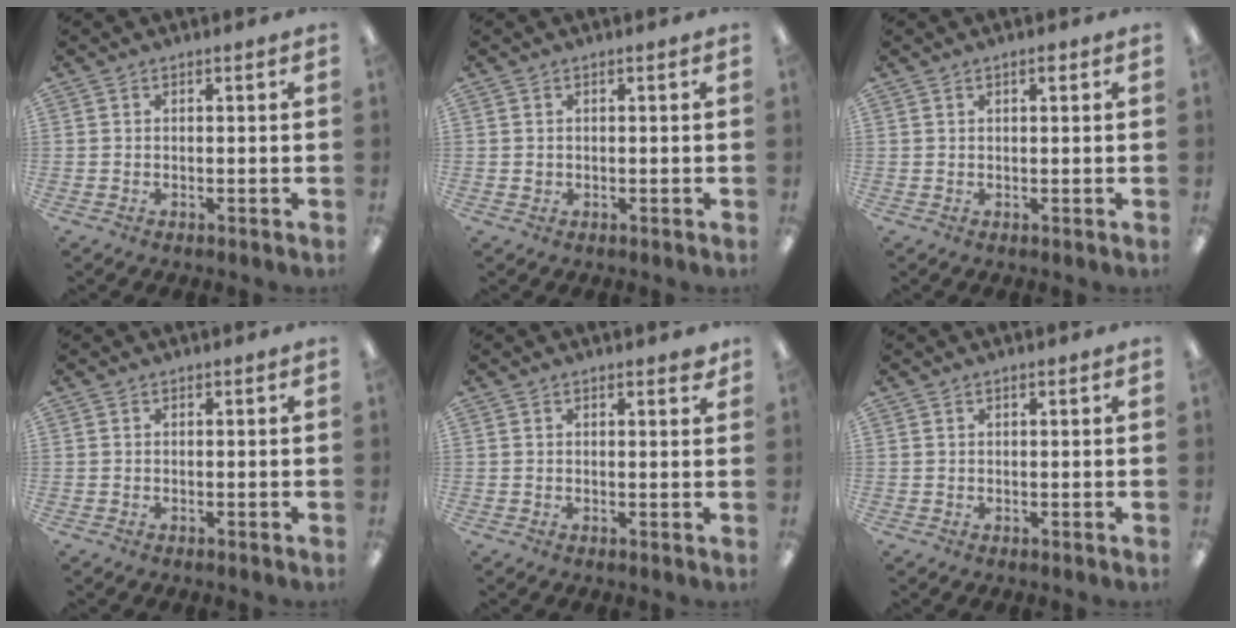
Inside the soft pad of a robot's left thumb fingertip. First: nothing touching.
{"total": 0.7, "force": [0.1, 0.6, 0.3], "torque": [-0.007, 0.005, 0.000]}
{"total": 1.5, "force": [0.9, 0.4, 1.2], "torque": [-0.017, 0.000, 0.012]}
{"total": 0.0}
{"total": 1.7, "force": [1.3, 0.5, 0.9], "torque": [-0.003, -0.006, 0.020]}
{"total": 0.6, "force": [0.4, 0.1, 0.5], "torque": [-0.009, 0.001, 0.006]}